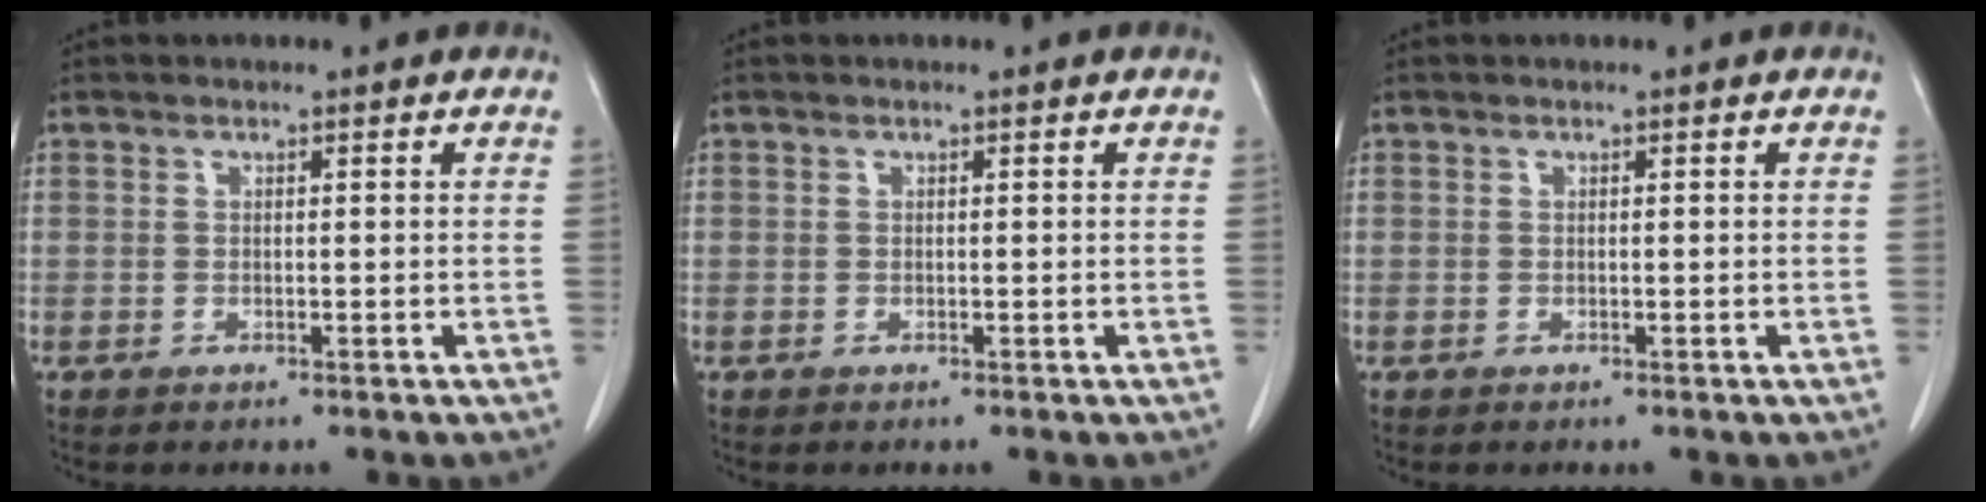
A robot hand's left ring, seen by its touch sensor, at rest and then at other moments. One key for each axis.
{"total": 0.0}
{"total": 0.0}